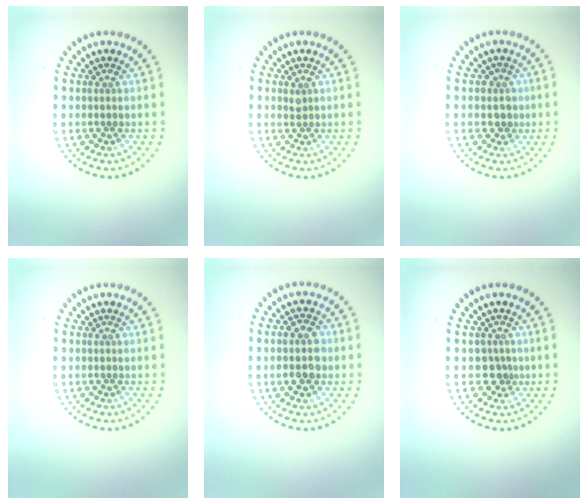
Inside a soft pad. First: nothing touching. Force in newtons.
{"total": 0.6, "press": 0.5, "slide": 0.3}
{"total": 1.5, "press": 1.1, "slide": 1.0}
{"total": 0.0}
{"total": 3.5, "press": 3.5, "slide": 0.1}
{"total": 1.7, "press": 1.2, "slide": 1.1}